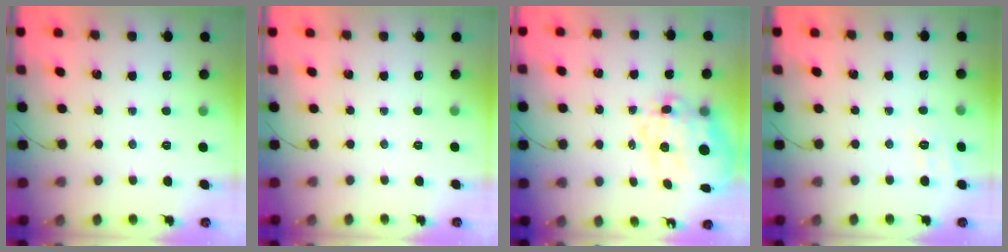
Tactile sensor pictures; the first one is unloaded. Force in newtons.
{"total": 2.5, "press": 2.5, "slide": 0.5}
{"total": 13.6, "press": 13.2, "slide": 3.1}
{"total": 2.8, "press": 2.1, "slide": 1.9}